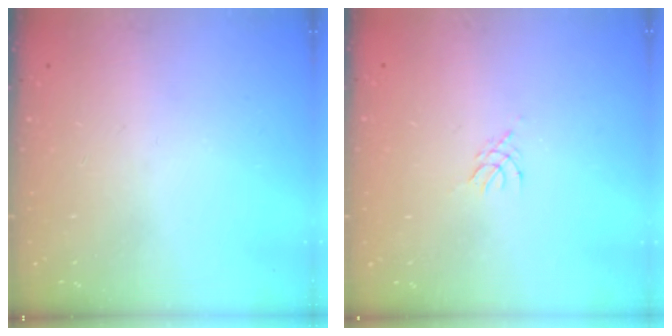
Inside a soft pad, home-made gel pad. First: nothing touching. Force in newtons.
{"total": 2.7, "press": 2.6, "slide": 0.6}